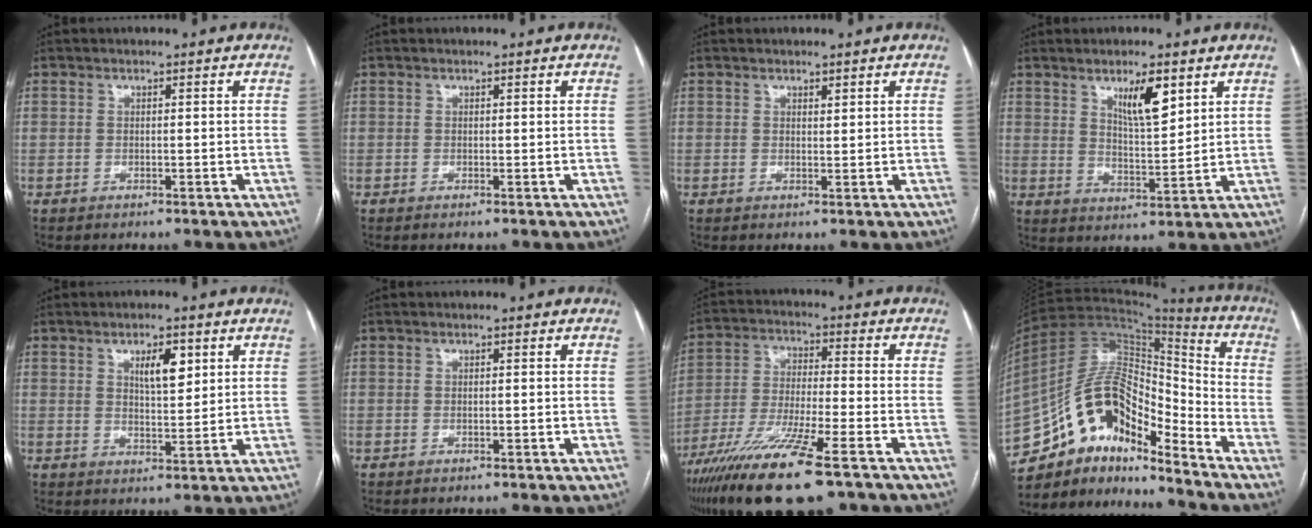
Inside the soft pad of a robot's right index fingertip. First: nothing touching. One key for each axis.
{"total": 0.0}
{"total": 0.8, "fx": 0.6, "fy": 0.2, "fz": 0.4, "tx": -0.007, "ty": -0.005, "tz": 0.011}
{"total": 7.0, "fx": 3.9, "fy": 1.6, "fz": 5.5, "tx": -0.098, "ty": -0.007, "tz": 0.071}
{"total": 5.2, "fx": 2.4, "fy": 1.8, "fz": 4.3, "tx": -0.073, "ty": 0.001, "tz": 0.043}
{"total": 0.0}
{"total": 14.6, "fx": -9.8, "fy": 1.0, "fz": 10.7, "tx": -0.206, "ty": -0.045, "tz": -0.169}
{"total": 16.3, "fx": -12.2, "fy": 6.0, "fz": 9.1, "tx": -0.160, "ty": 0.061, "tz": -0.216}